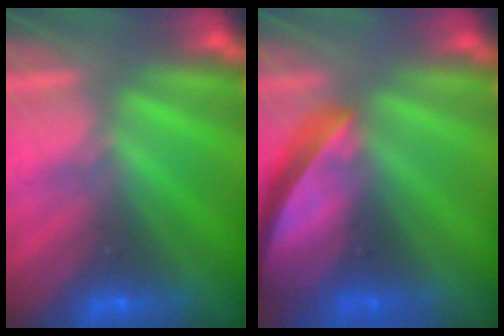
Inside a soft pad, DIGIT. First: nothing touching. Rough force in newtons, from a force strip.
{"total": 7.2}